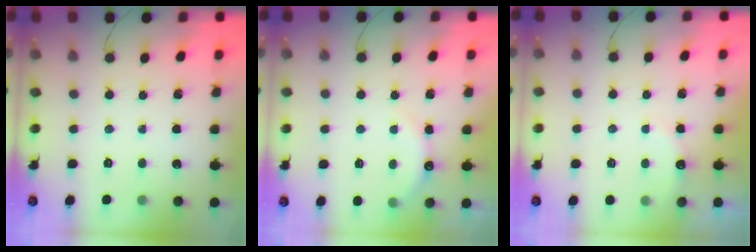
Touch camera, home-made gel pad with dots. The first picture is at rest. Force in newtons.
{"total": 6.0, "press": 5.9, "slide": 1.1}
{"total": 5.1, "press": 5.0, "slide": 0.8}